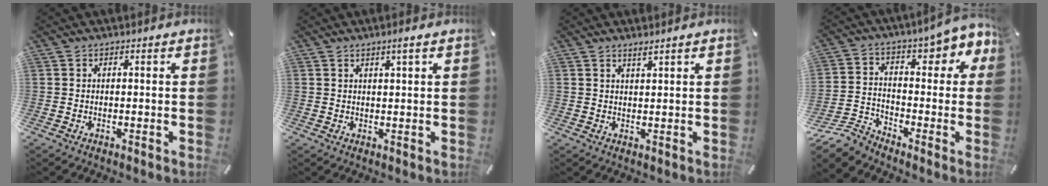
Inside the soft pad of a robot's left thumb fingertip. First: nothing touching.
{"total": 2.1, "force": [1.2, 0.2, 1.8], "torque": [-0.036, 0.000, 0.020]}
{"total": 1.6, "force": [1.4, 0.0, 0.8], "torque": [-0.017, -0.002, 0.026]}
{"total": 9.0, "force": [-5.1, 5.6, 5.0], "torque": [-0.099, 0.024, -0.098]}